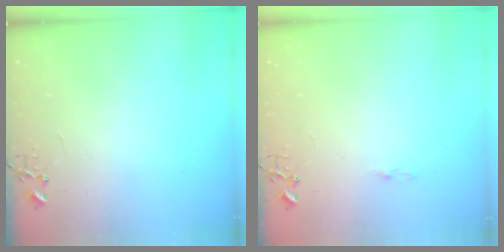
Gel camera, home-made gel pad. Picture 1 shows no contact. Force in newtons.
{"total": 3.1, "press": 3.0, "slide": 0.5}